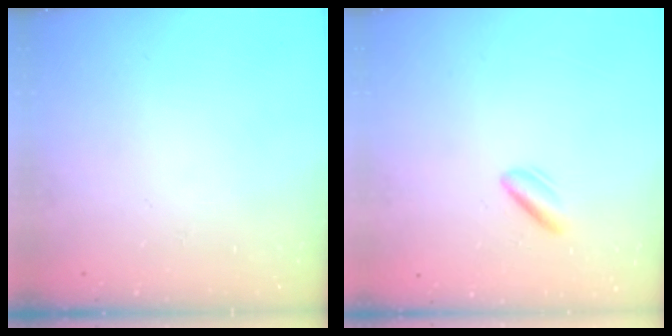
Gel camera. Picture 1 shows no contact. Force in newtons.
{"total": 2.1, "press": 1.9, "slide": 1.0}